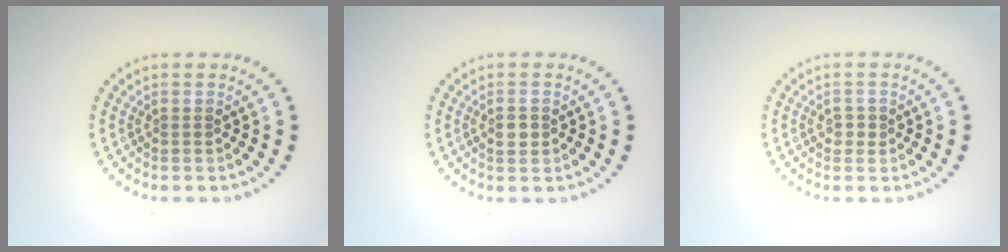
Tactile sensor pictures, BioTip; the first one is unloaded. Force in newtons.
{"total": 1.3, "press": 1.2, "slide": 0.4}
{"total": 1.2, "press": 1.1, "slide": 0.4}